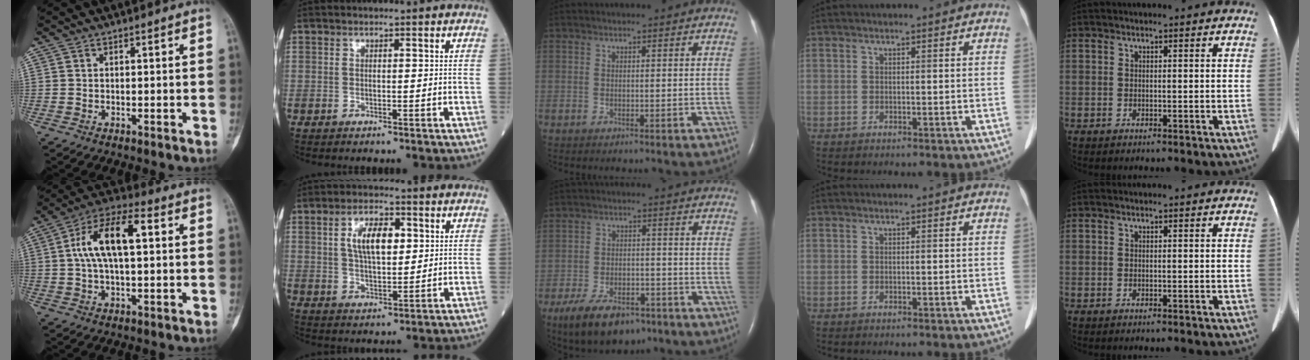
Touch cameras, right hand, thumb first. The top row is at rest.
{"thumb": {"total": 13.0, "force": [2.2, 5.7, 11.5], "torque": [-0.215, 0.031, 0.035]}, "index": {"total": 8.3, "force": [2.2, 3.4, 7.2], "torque": [-0.136, 0.012, 0.040]}, "middle": {"total": 10.3, "force": [-7.1, 4.7, 5.9], "torque": [-0.107, -0.008, -0.114]}}